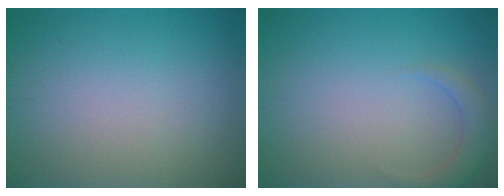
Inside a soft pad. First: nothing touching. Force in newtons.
{"total": 2.1, "press": 2.1, "slide": 0.3}